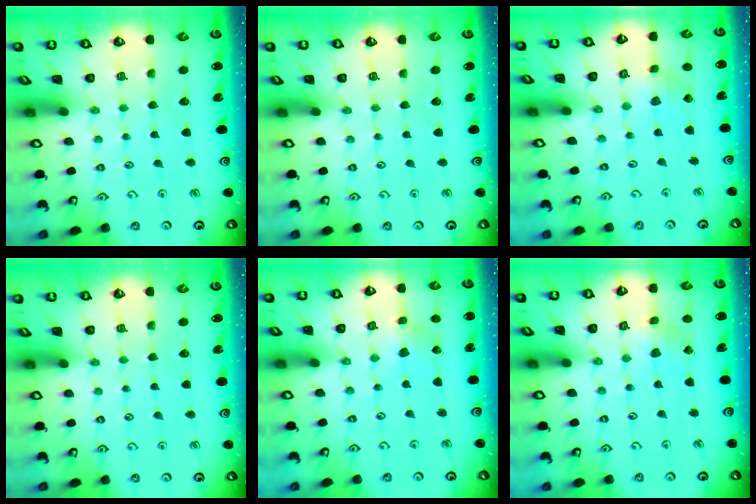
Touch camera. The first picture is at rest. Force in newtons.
{"total": 0.0}
{"total": 2.1, "press": 2.1, "slide": 0.1}
{"total": 0.0}
{"total": 1.8, "press": 1.8, "slide": 0.3}
{"total": 1.9, "press": 1.9, "slide": 0.1}